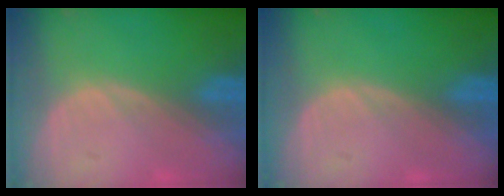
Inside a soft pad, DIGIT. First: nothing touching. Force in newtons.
{"total": 0.0}